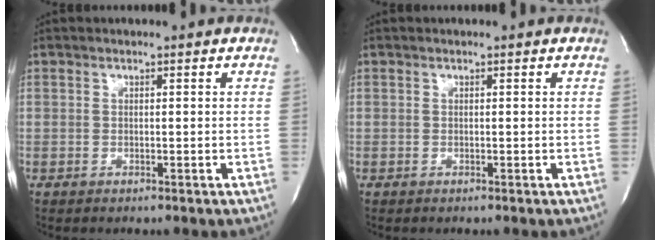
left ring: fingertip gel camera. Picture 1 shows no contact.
{"total": 0.0}